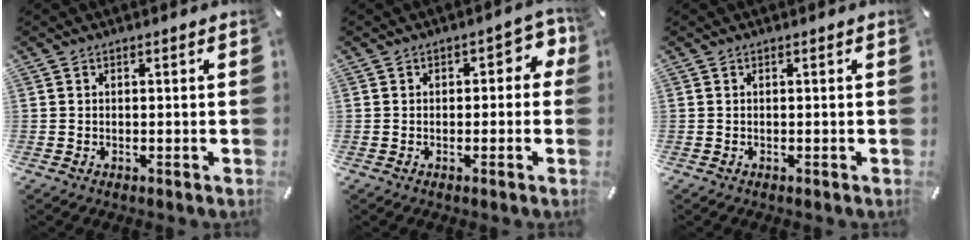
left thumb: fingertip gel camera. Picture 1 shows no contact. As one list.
[{"total": 4.6, "force": [0.5, 3.0, 3.5], "torque": [-0.037, 0.001, 0.000]}, {"total": 0.0}]